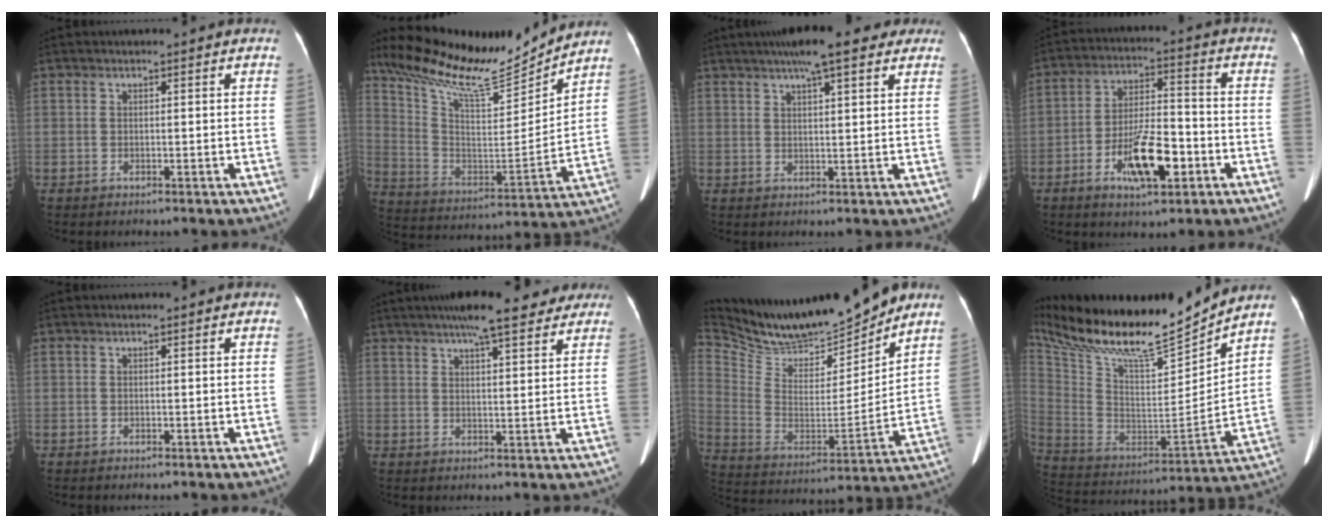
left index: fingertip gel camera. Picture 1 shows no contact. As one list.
[{"total": 18.3, "force": [16.8, 1.7, 7.3], "torque": [-0.146, -0.017, 0.288]}, {"total": 10.0, "force": [7.3, 1.9, 6.6], "torque": [-0.095, 0.032, 0.100]}, {"total": 11.1, "force": [-4.6, 3.6, 9.5], "torque": [-0.179, 0.003, -0.077]}, {"total": 0.0}, {"total": 11.6, "force": [9.2, 2.3, 6.7], "torque": [-0.096, 0.029, 0.124]}, {"total": 19.4, "force": [17.9, 3.4, 6.6], "torque": [-0.137, -0.021, 0.310]}, {"total": 23.8, "force": [20.8, 2.4, 11.3], "torque": [-0.229, -0.023, 0.356]}]